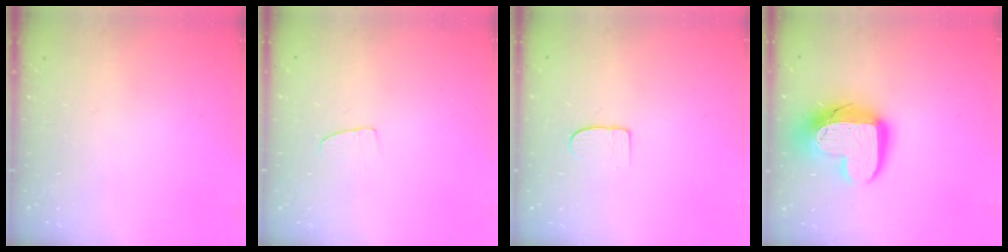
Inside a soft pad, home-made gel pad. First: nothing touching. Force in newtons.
{"total": 3.1, "press": 3.1, "slide": 0.2}
{"total": 5.4, "press": 5.4, "slide": 0.4}
{"total": 16.1, "press": 16.1, "slide": 1.1}